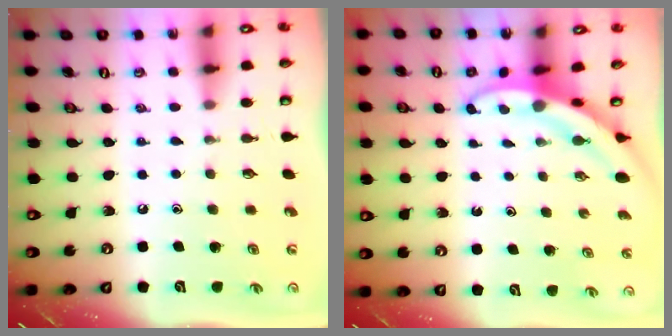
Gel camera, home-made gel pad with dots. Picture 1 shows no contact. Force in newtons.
{"total": 3.2, "press": 3.2, "slide": 0.3}